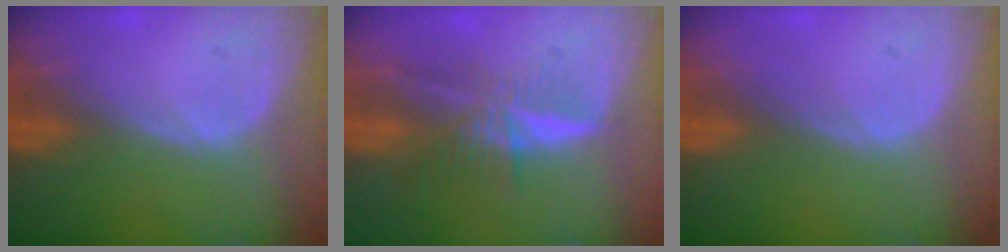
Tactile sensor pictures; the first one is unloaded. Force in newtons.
{"total": 5.9, "press": 5.5, "slide": 2.2}
{"total": 0.0}